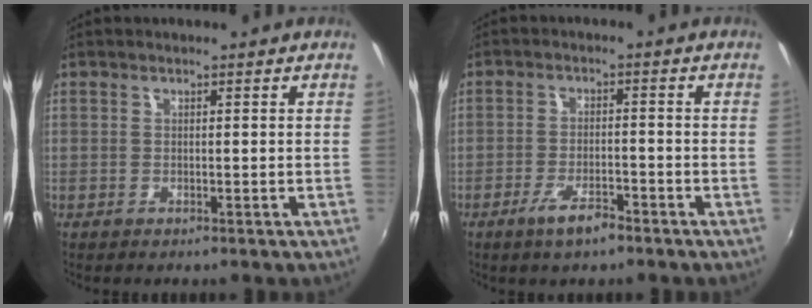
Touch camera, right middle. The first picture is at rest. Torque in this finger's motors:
{"motor_torque": [0.88, -0.57, 0.40, 0.11]}